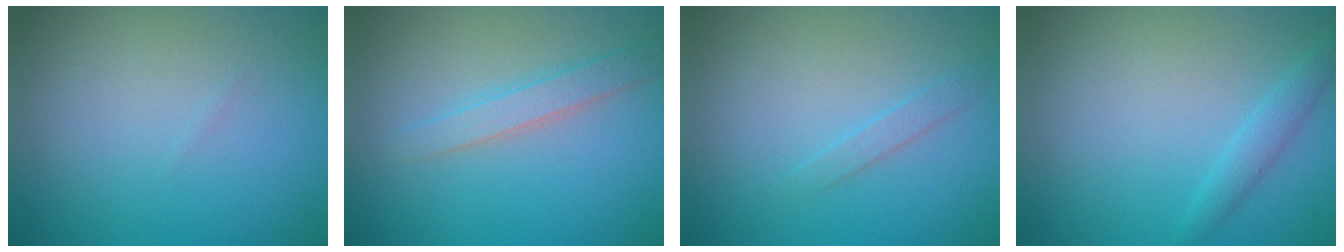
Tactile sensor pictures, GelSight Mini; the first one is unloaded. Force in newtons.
{"total": 2.0, "press": 2.0, "slide": 0.1}
{"total": 1.0, "press": 1.0, "slide": 0.0}
{"total": 1.5, "press": 1.5, "slide": 0.1}